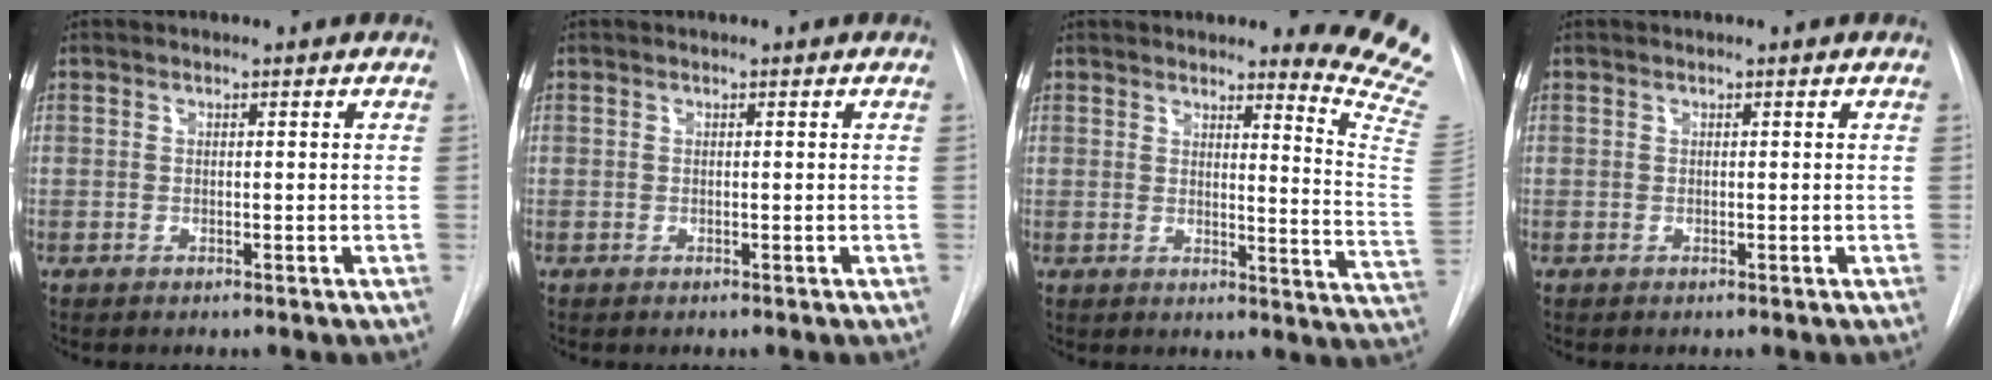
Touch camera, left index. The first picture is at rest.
{"total": 0.0}
{"total": 10.8, "force": [10.3, -1.3, 2.9], "torque": [-0.026, -0.142, 0.087]}
{"total": 0.0}